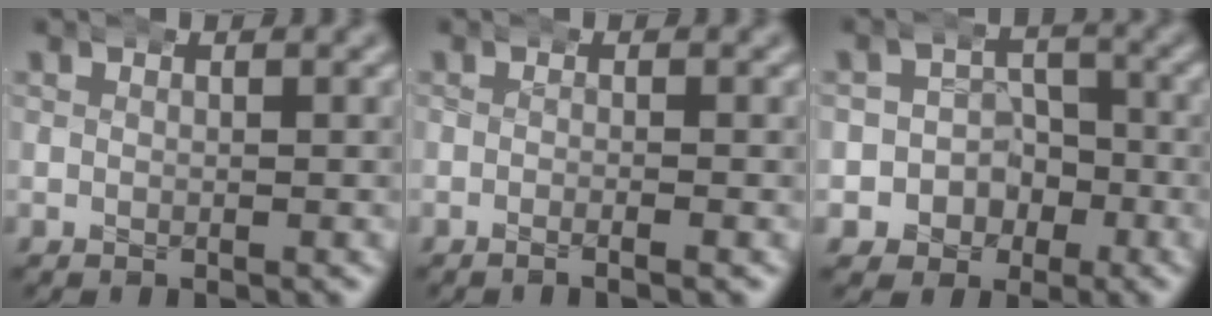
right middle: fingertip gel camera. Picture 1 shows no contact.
{"total": 1.2, "force": [-0.8, -0.4, 0.8], "torque": [-0.012, 0.009, -0.020]}
{"total": 8.7, "force": [-2.8, 8.1, 1.6], "torque": [-0.036, -0.014, -0.060]}